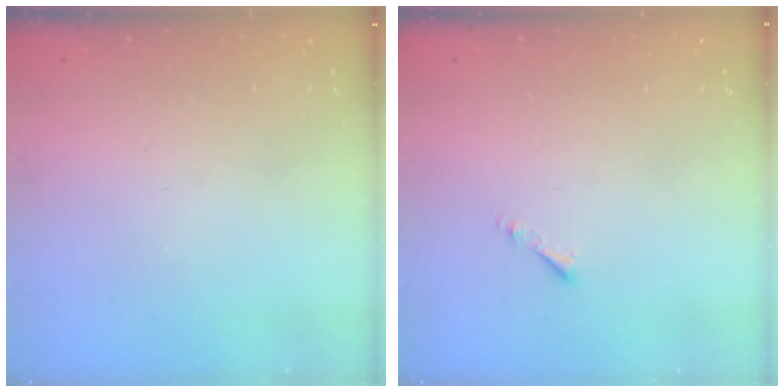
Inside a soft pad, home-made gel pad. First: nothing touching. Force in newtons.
{"total": 0.8, "press": 0.7, "slide": 0.3}